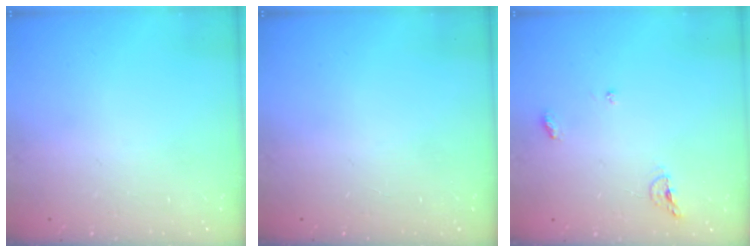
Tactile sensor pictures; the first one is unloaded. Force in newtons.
{"total": 0.0}
{"total": 6.8, "press": 6.7, "slide": 0.6}